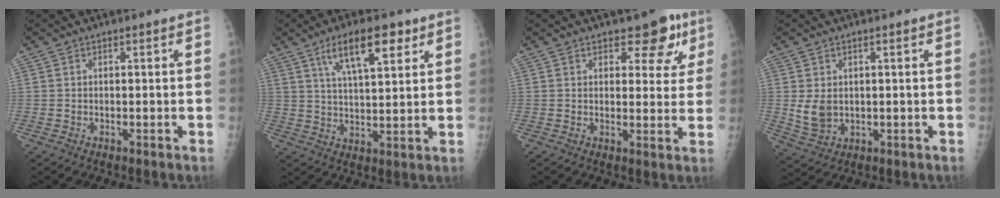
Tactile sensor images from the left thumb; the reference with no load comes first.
{"total": 11.3, "force": [6.1, 3.9, 8.7], "torque": [-0.131, -0.020, 0.106]}
{"total": 7.5, "force": [4.4, 4.2, 4.4], "torque": [-0.012, -0.016, 0.052]}
{"total": 4.8, "force": [0.5, 3.6, 3.1], "torque": [-0.049, -0.012, 0.022]}